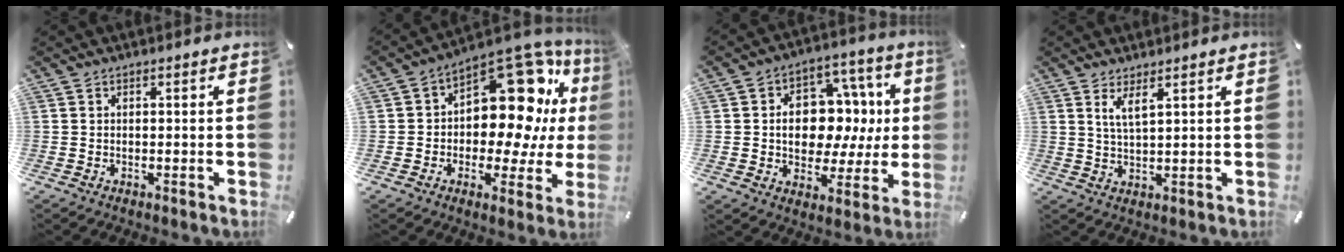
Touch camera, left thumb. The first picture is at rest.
{"total": 19.3, "force": [5.3, 11.9, 14.2], "torque": [-0.187, -0.056, 0.086]}
{"total": 14.3, "force": [1.1, 11.1, 9.0], "torque": [-0.121, -0.011, 0.029]}
{"total": 4.2, "force": [2.6, 0.7, 3.2], "torque": [-0.069, -0.004, 0.046]}